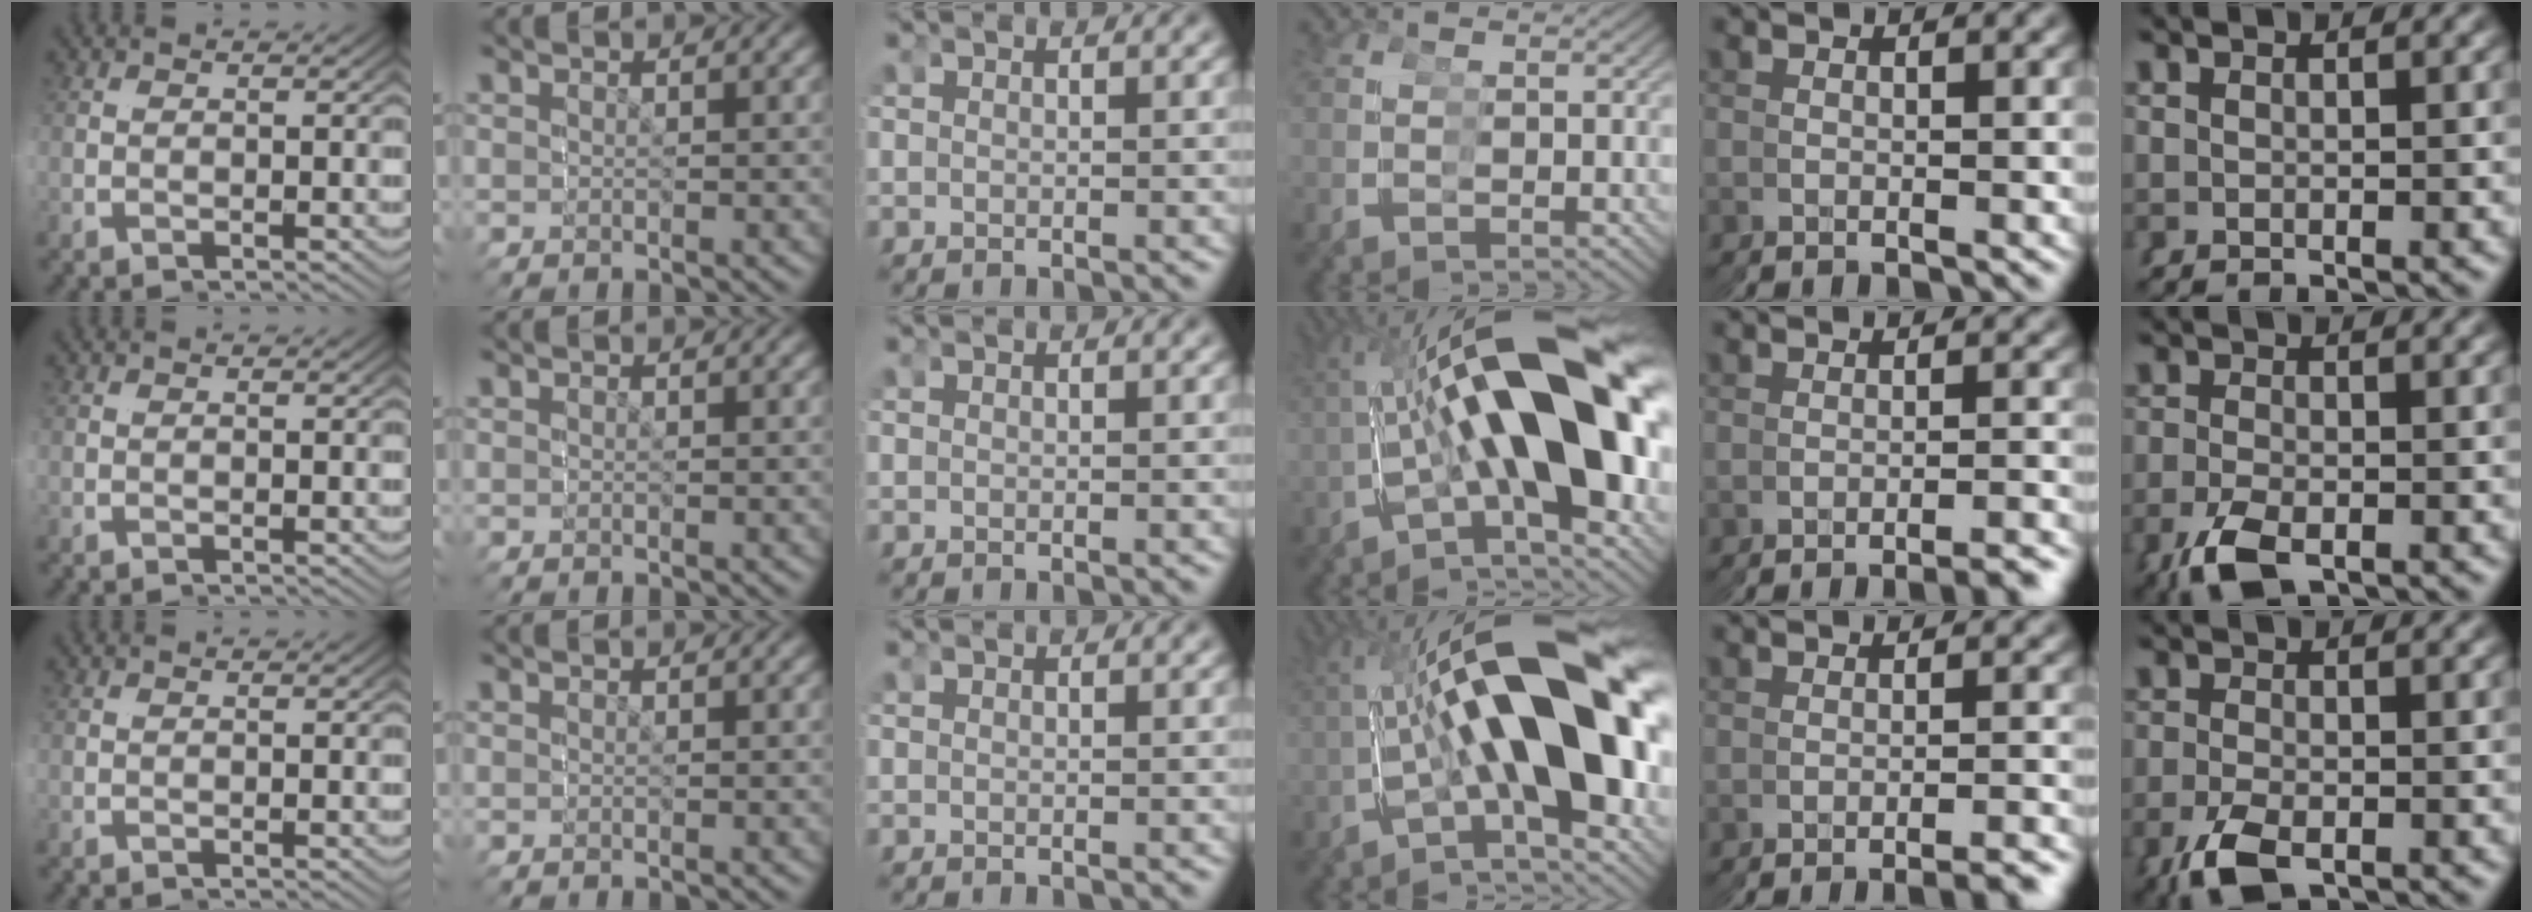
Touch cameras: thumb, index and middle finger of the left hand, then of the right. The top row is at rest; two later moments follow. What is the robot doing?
{"motion": "grasp_and_lifting", "object": "screwdriver"}